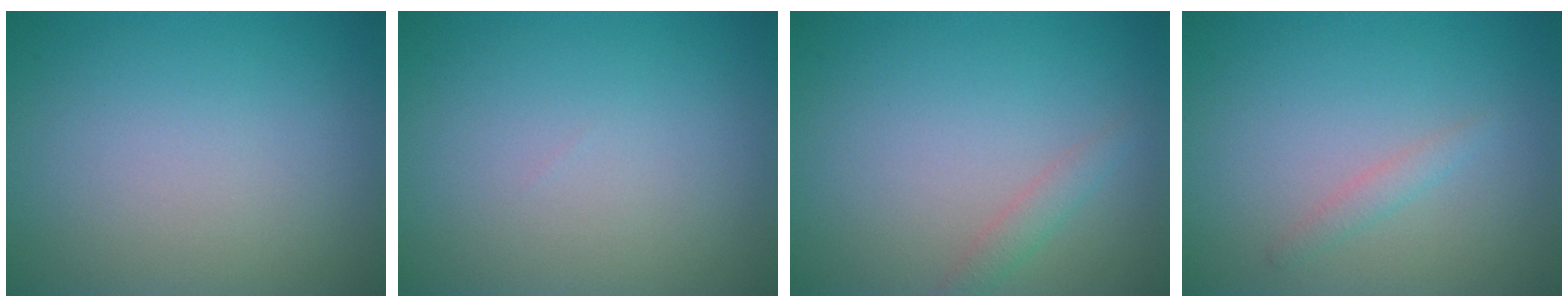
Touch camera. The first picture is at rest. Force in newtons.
{"total": 0.0}
{"total": 1.3, "press": 1.3, "slide": 0.1}
{"total": 1.1, "press": 1.1, "slide": 0.2}